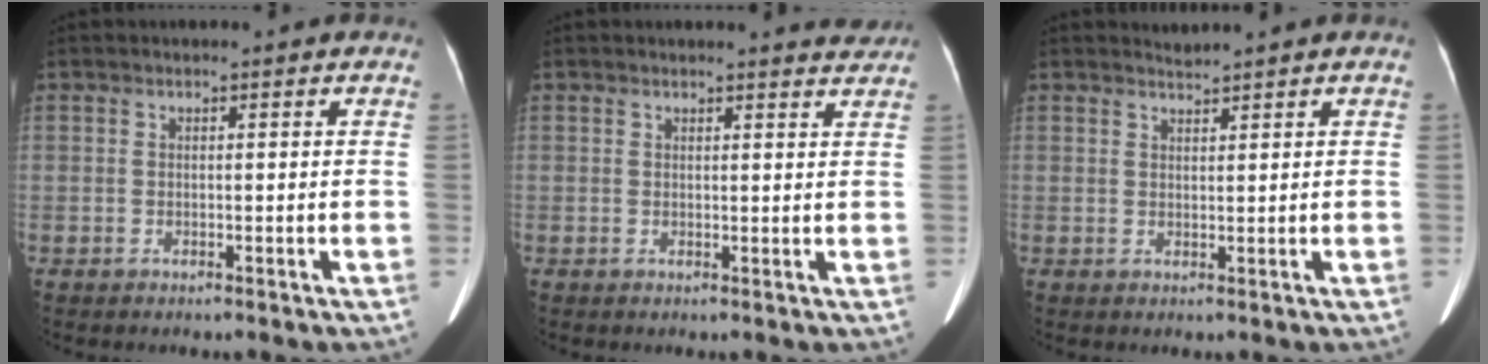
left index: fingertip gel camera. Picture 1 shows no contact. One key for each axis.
{"total": 2.8, "fx": 2.8, "fy": 0.2, "fz": 0.1, "tx": -0.004, "ty": -0.013, "tz": 0.017}
{"total": 0.9, "fx": 0.7, "fy": -0.4, "fz": -0.3, "tx": -0.005, "ty": -0.002, "tz": 0.019}